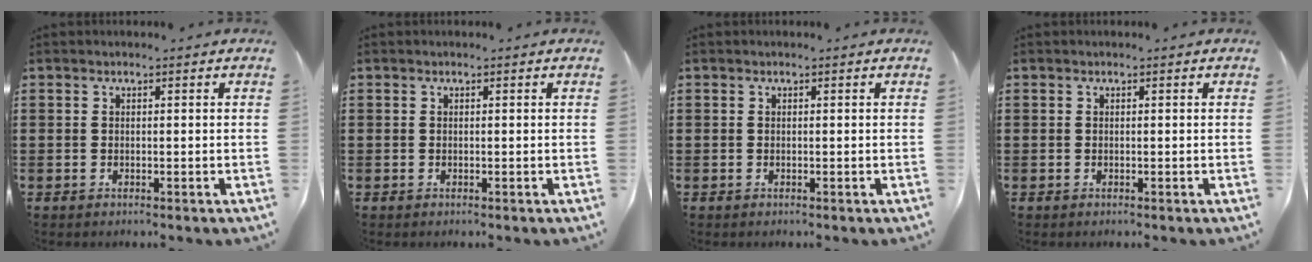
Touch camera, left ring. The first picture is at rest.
{"total": 0.0}
{"total": 0.0}
{"total": 0.0}